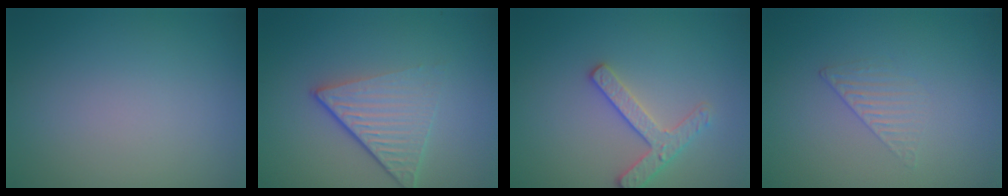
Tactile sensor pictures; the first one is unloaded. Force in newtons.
{"total": 4.7, "press": 2.9, "slide": 3.7}
{"total": 2.5, "press": 2.5, "slide": 0.3}
{"total": 1.4, "press": 0.3, "slide": 1.4}